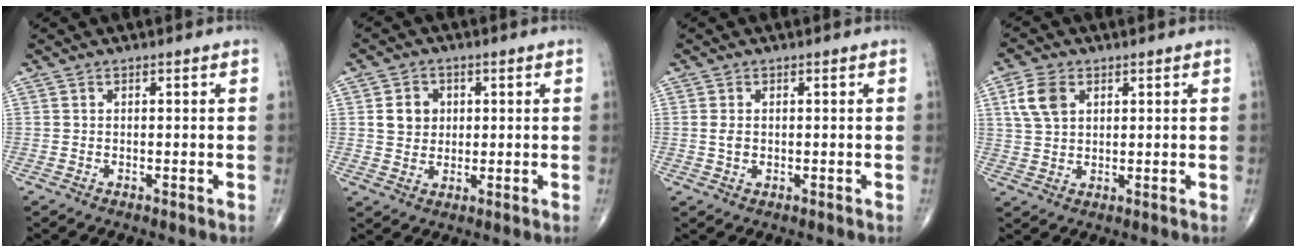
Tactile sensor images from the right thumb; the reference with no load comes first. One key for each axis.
{"total": 5.3, "fx": 1.1, "fy": 4.6, "fz": 2.4, "tx": -0.016, "ty": -0.002, "tz": 0.018}
{"total": 1.9, "fx": 0.2, "fy": 1.3, "fz": 1.4, "tx": -0.026, "ty": -0.003, "tz": 0.006}
{"total": 6.4, "fx": 2.4, "fy": 4.2, "fz": 4.1, "tx": -0.078, "ty": 0.000, "tz": 0.049}